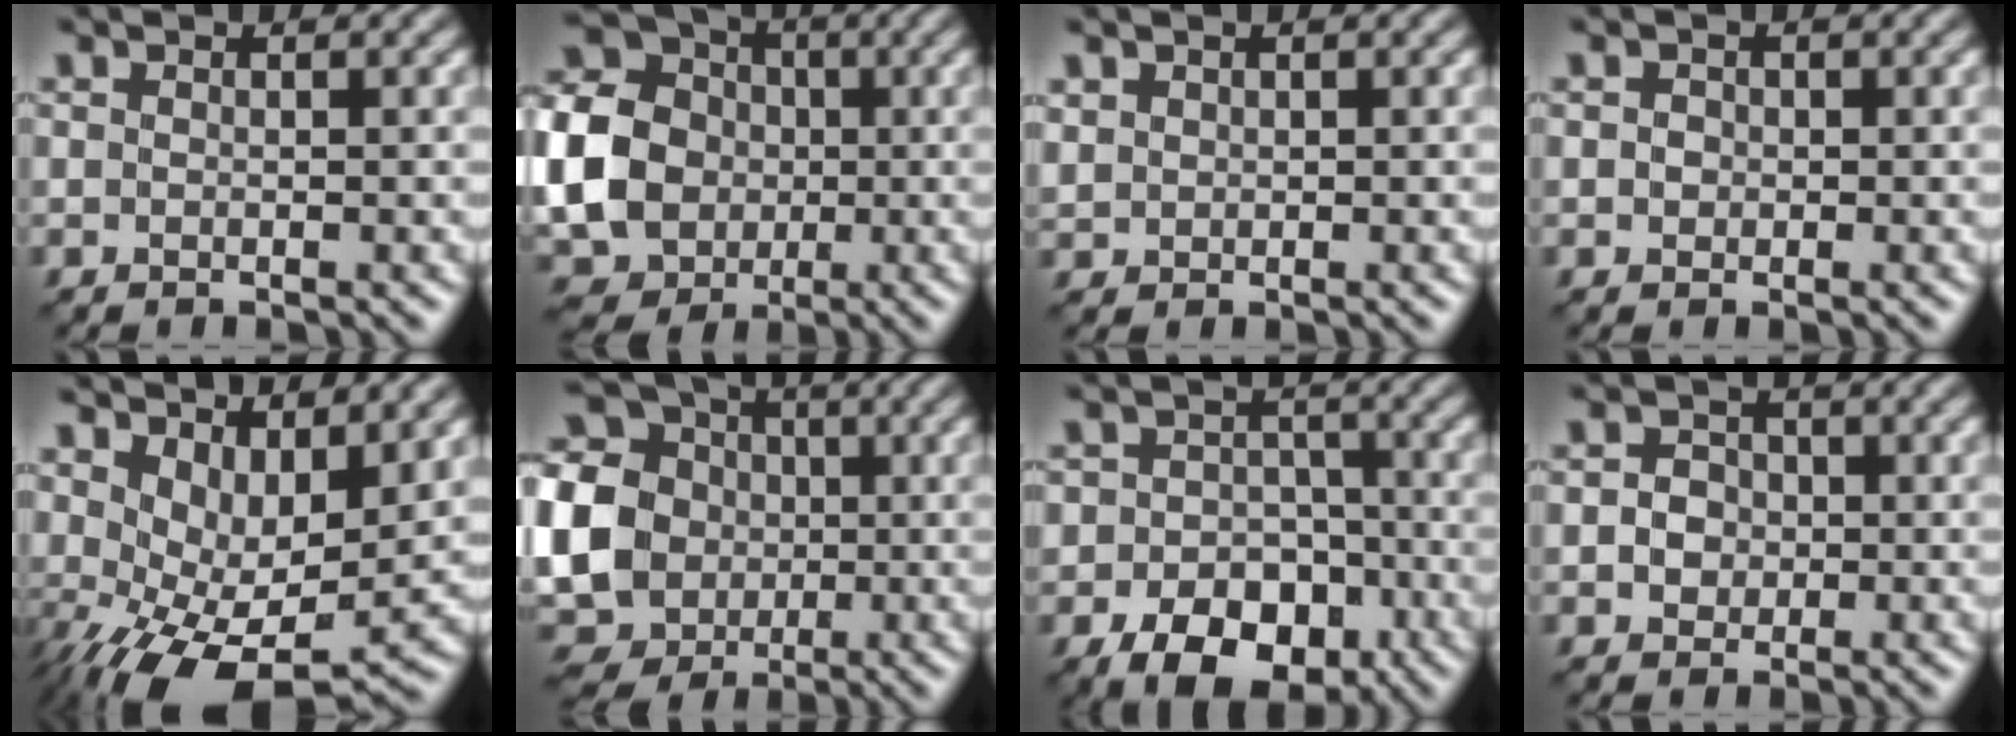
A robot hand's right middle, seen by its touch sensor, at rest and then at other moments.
{"total": 11.7, "force": [-1.1, 10.1, 5.9], "torque": [-0.161, -0.006, -0.038]}
{"total": 1.0, "force": [0.5, 0.8, 0.1], "torque": [-0.006, -0.001, 0.016]}
{"total": 1.1, "force": [0.2, 1.0, 0.5], "torque": [-0.007, 0.007, -0.004]}
{"total": 9.4, "force": [-0.2, 4.8, 8.0], "torque": [-0.142, -0.023, 0.011]}
{"total": 19.7, "force": [-0.8, 18.3, 7.4], "torque": [-0.217, 0.020, -0.057]}
{"total": 9.0, "force": [-4.8, 5.9, 4.8], "torque": [-0.062, -0.007, -0.081]}
{"total": 2.7, "force": [0.0, 2.4, 1.3], "torque": [-0.007, 0.012, -0.013]}